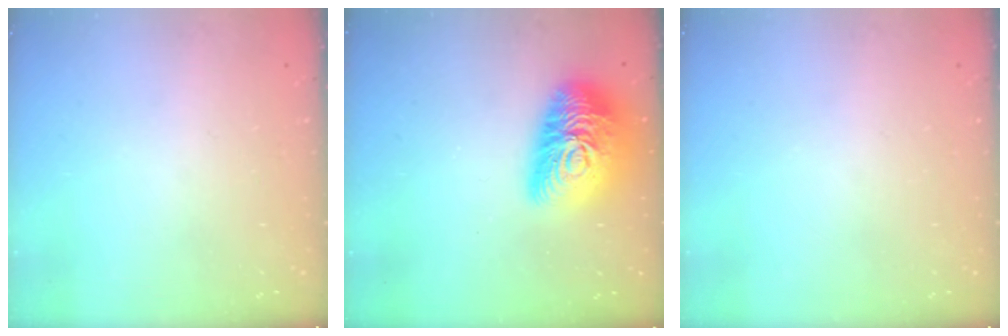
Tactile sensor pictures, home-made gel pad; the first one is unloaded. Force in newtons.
{"total": 18.7, "press": 18.6, "slide": 1.0}
{"total": 0.0}